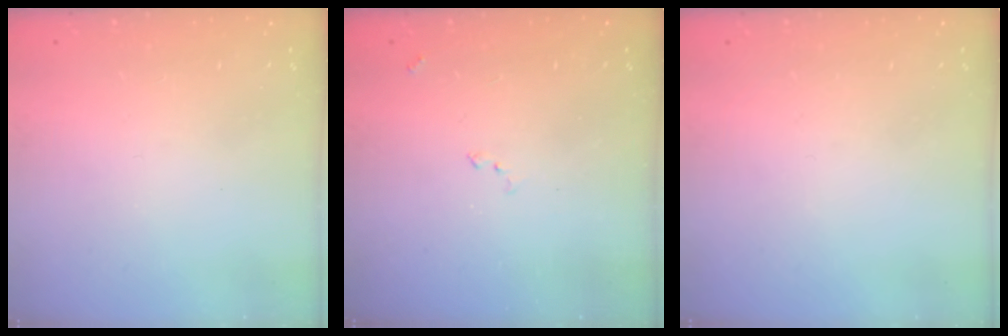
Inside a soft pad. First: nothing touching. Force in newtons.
{"total": 6.4, "press": 6.4, "slide": 0.9}
{"total": 0.0}